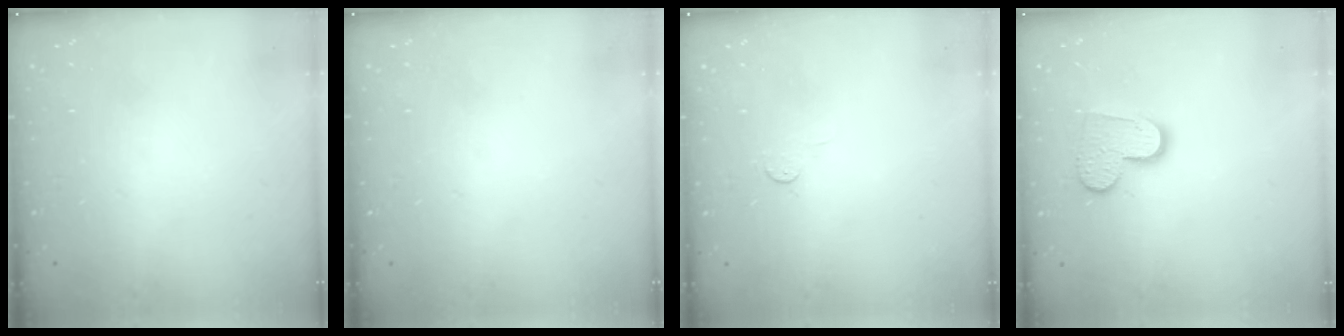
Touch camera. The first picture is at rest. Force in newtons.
{"total": 0.0}
{"total": 2.8, "press": 2.8, "slide": 0.4}
{"total": 10.8, "press": 10.7, "slide": 0.9}